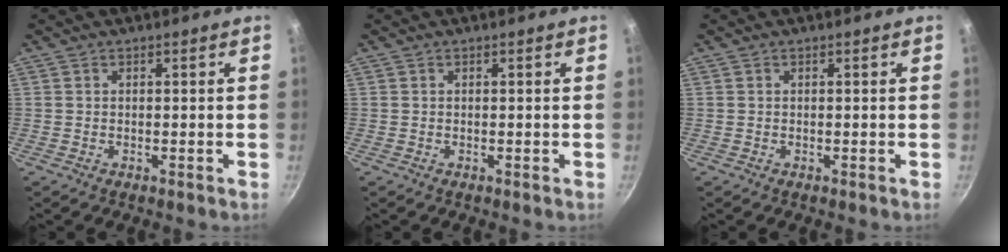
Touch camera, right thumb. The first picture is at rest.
{"total": 0.0}
{"total": 0.0}